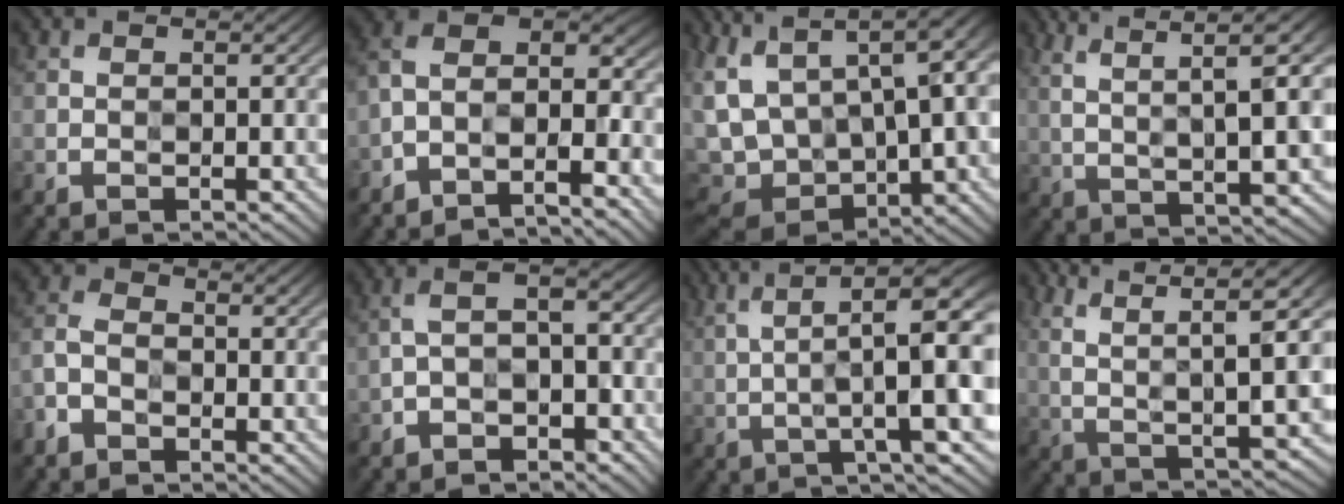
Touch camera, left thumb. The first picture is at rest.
{"total": 8.9, "force": [-5.7, 3.4, 5.9], "torque": [-0.098, -0.005, -0.113]}
{"total": 16.5, "force": [4.5, 9.0, 13.1], "torque": [-0.323, 0.003, 0.137]}
{"total": 10.5, "force": [4.4, 2.3, 9.2], "torque": [-0.170, 0.019, 0.083]}
{"total": 3.8, "force": [-2.5, 2.2, 1.7], "torque": [-0.044, 0.000, -0.068]}
{"total": 5.1, "force": [-3.1, 2.4, 3.3], "torque": [-0.054, 0.009, -0.063]}
{"total": 14.0, "force": [3.4, 3.0, 13.3], "torque": [-0.192, 0.024, 0.069]}
{"total": 10.1, "force": [2.9, 2.9, 9.2], "torque": [-0.187, 0.006, 0.056]}